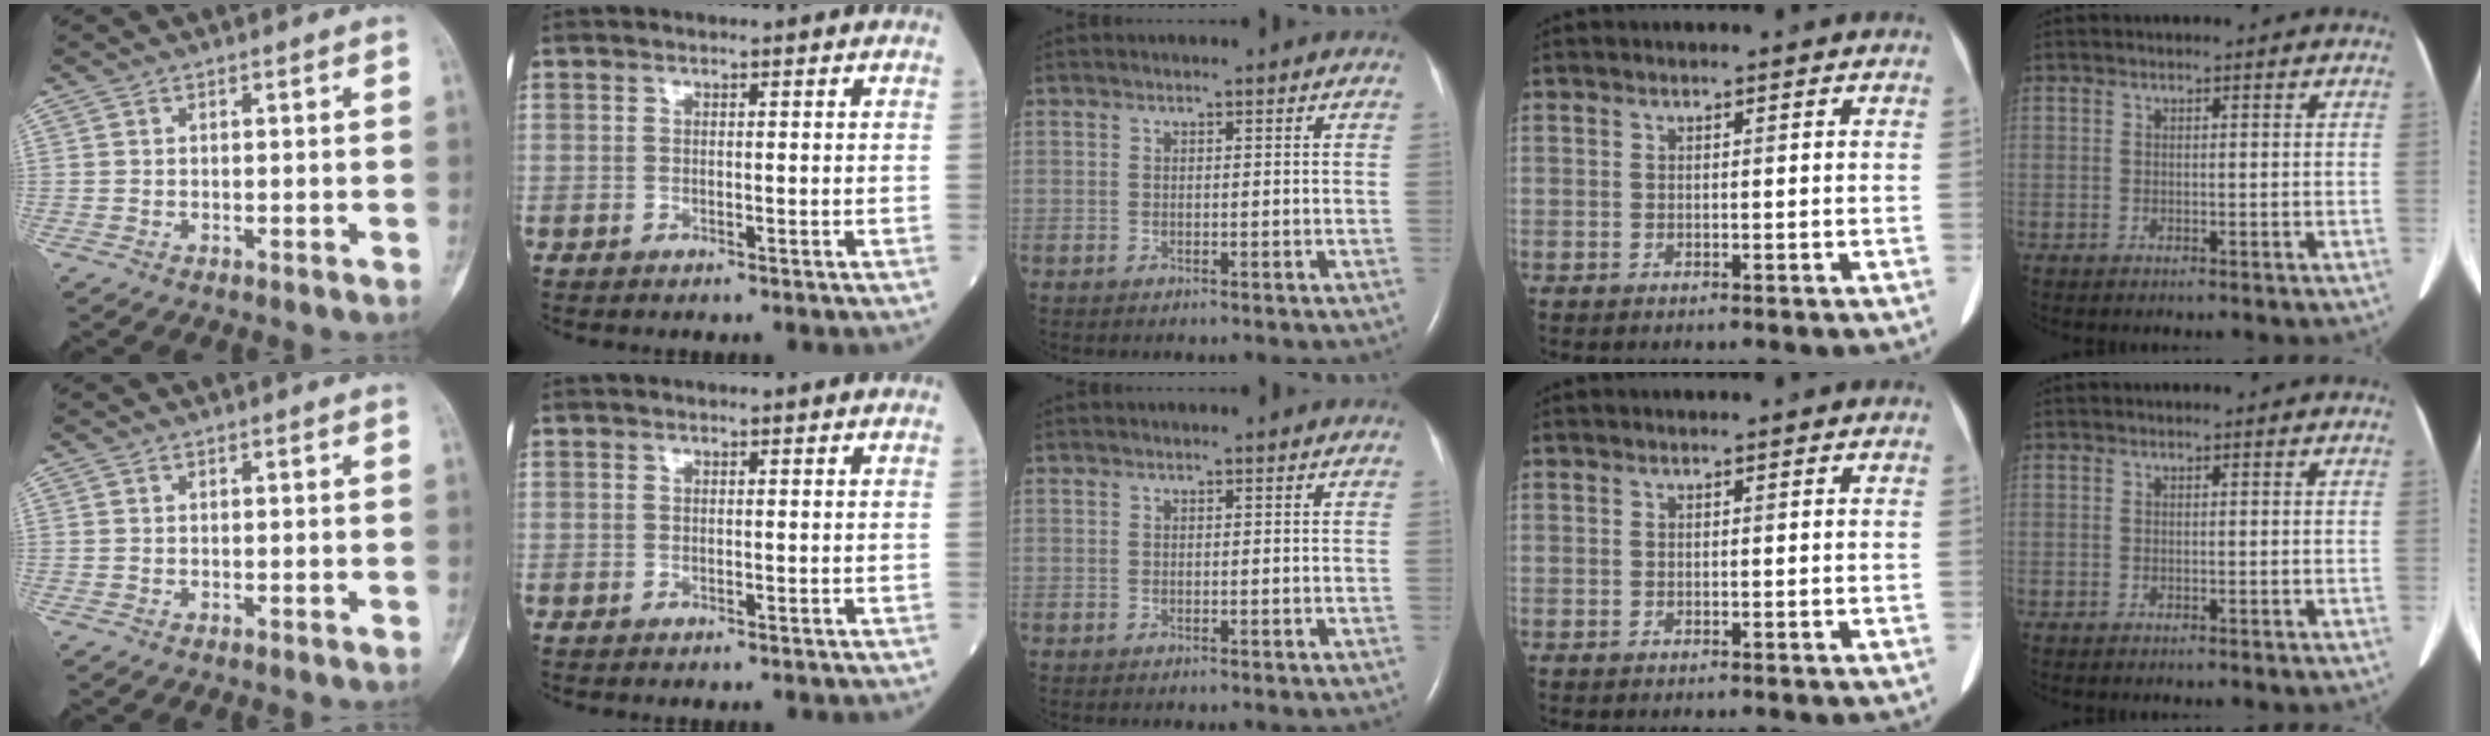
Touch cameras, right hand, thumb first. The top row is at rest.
{}